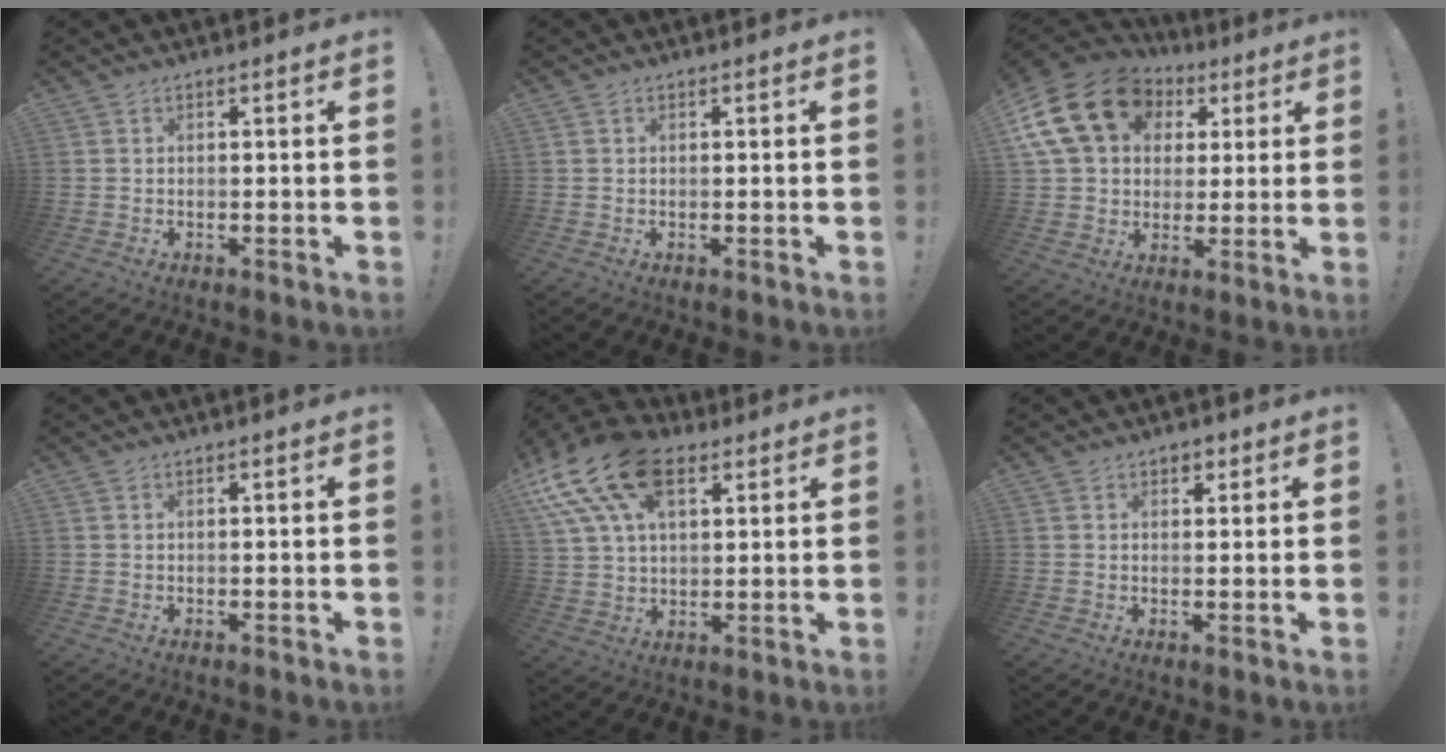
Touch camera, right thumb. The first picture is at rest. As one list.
[{"total": 0.0}, {"total": 20.7, "force": [7.6, 15.4, 11.5], "torque": [-0.193, -0.025, 0.154]}, {"total": 0.0}, {"total": 19.9, "force": [9.6, 11.8, 12.8], "torque": [-0.244, -0.041, 0.171]}, {"total": 2.0, "force": [1.1, 1.6, 0.7], "torque": [0.006, -0.006, 0.015]}]